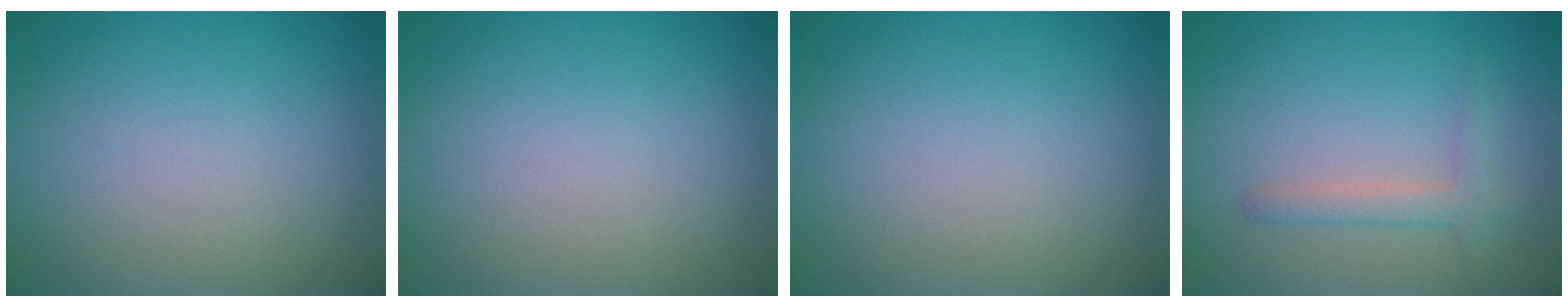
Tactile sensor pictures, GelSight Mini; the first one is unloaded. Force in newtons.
{"total": 0.0}
{"total": 0.0}
{"total": 1.8, "press": 1.8, "slide": 0.2}